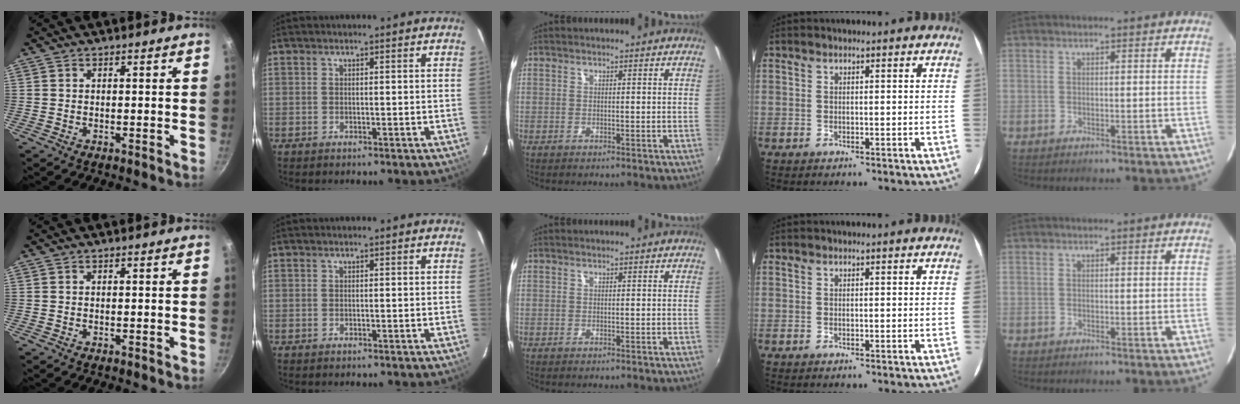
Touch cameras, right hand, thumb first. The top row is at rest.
{}